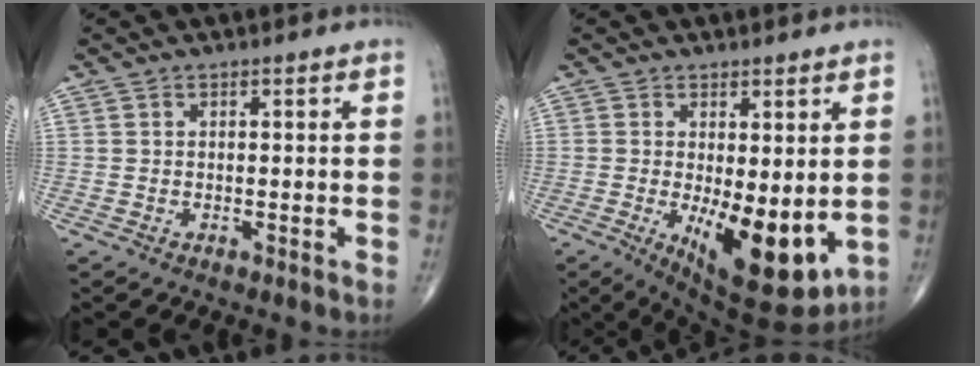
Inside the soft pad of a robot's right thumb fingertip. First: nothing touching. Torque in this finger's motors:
{"motor_torque": [1.34, 2.63, 0.34, -0.14, 0.35]}